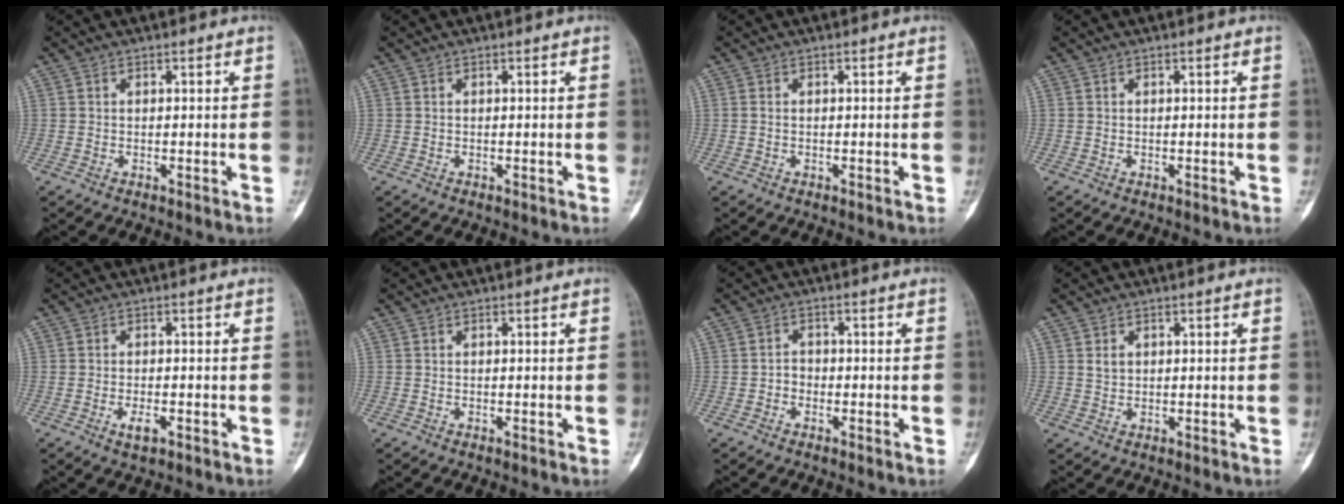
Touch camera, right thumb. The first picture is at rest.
{"total": 0.0}
{"total": 0.5, "force": [-0.2, 0.3, 0.4], "torque": [-0.008, 0.001, -0.007]}
{"total": 0.0}
{"total": 2.7, "force": [-1.1, 1.1, 2.1], "torque": [-0.035, 0.003, -0.018]}
{"total": 0.0}
{"total": 2.0, "force": [-1.0, 1.5, 0.7], "torque": [0.000, 0.011, -0.025]}
{"total": 1.7, "force": [0.6, 1.3, 0.9], "torque": [-0.012, -0.002, 0.013]}